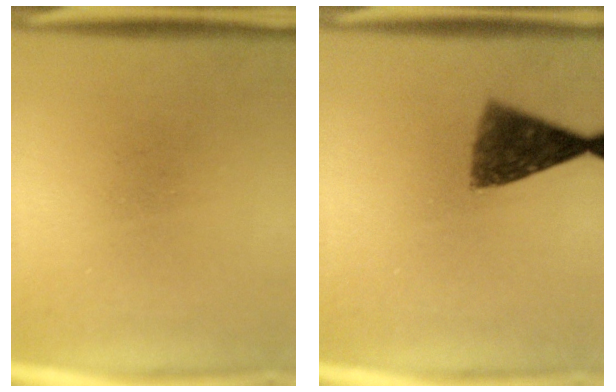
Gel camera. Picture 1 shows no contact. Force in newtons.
{"total": 7.8}